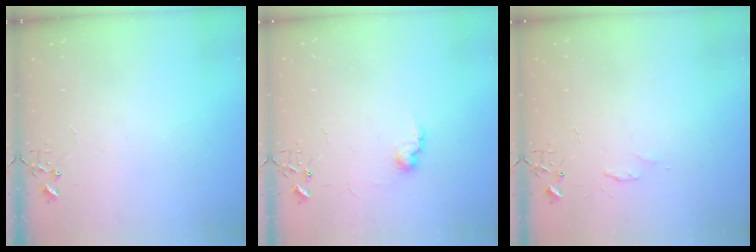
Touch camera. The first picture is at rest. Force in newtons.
{"total": 7.5, "press": 7.4, "slide": 0.3}
{"total": 4.1, "press": 4.1, "slide": 0.7}